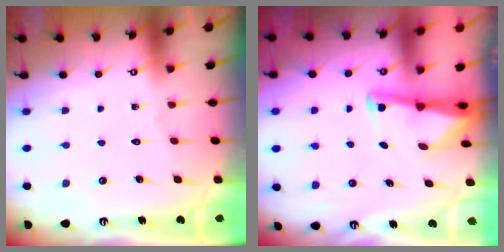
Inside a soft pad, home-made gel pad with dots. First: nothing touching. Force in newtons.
{"total": 3.0, "press": 3.0, "slide": 0.3}